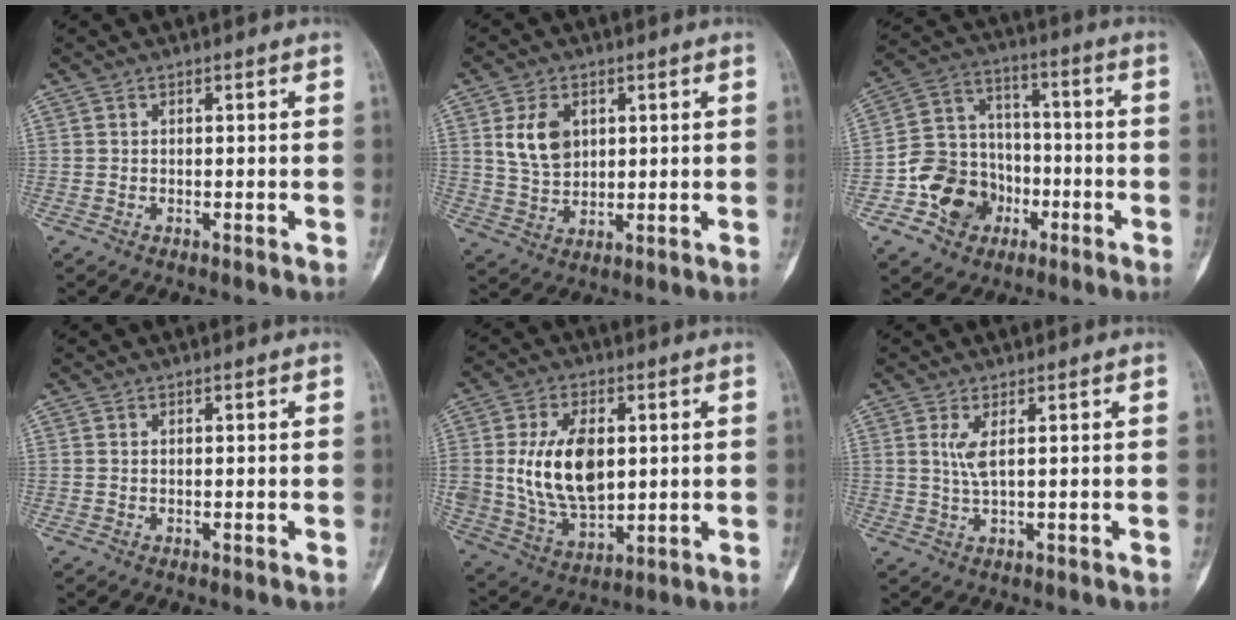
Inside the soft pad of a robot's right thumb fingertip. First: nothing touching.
{"total": 7.6, "force": [2.4, 5.2, 5.0], "torque": [-0.073, -0.012, 0.052]}
{"total": 13.2, "force": [-5.1, 11.1, 5.0], "torque": [-0.048, 0.055, -0.085]}
{"total": 0.0}
{"total": 15.8, "force": [2.1, 9.7, 12.3], "torque": [-0.207, -0.011, 0.051]}
{"total": 2.8, "force": [0.8, 0.3, 2.7], "torque": [-0.067, -0.006, 0.024]}